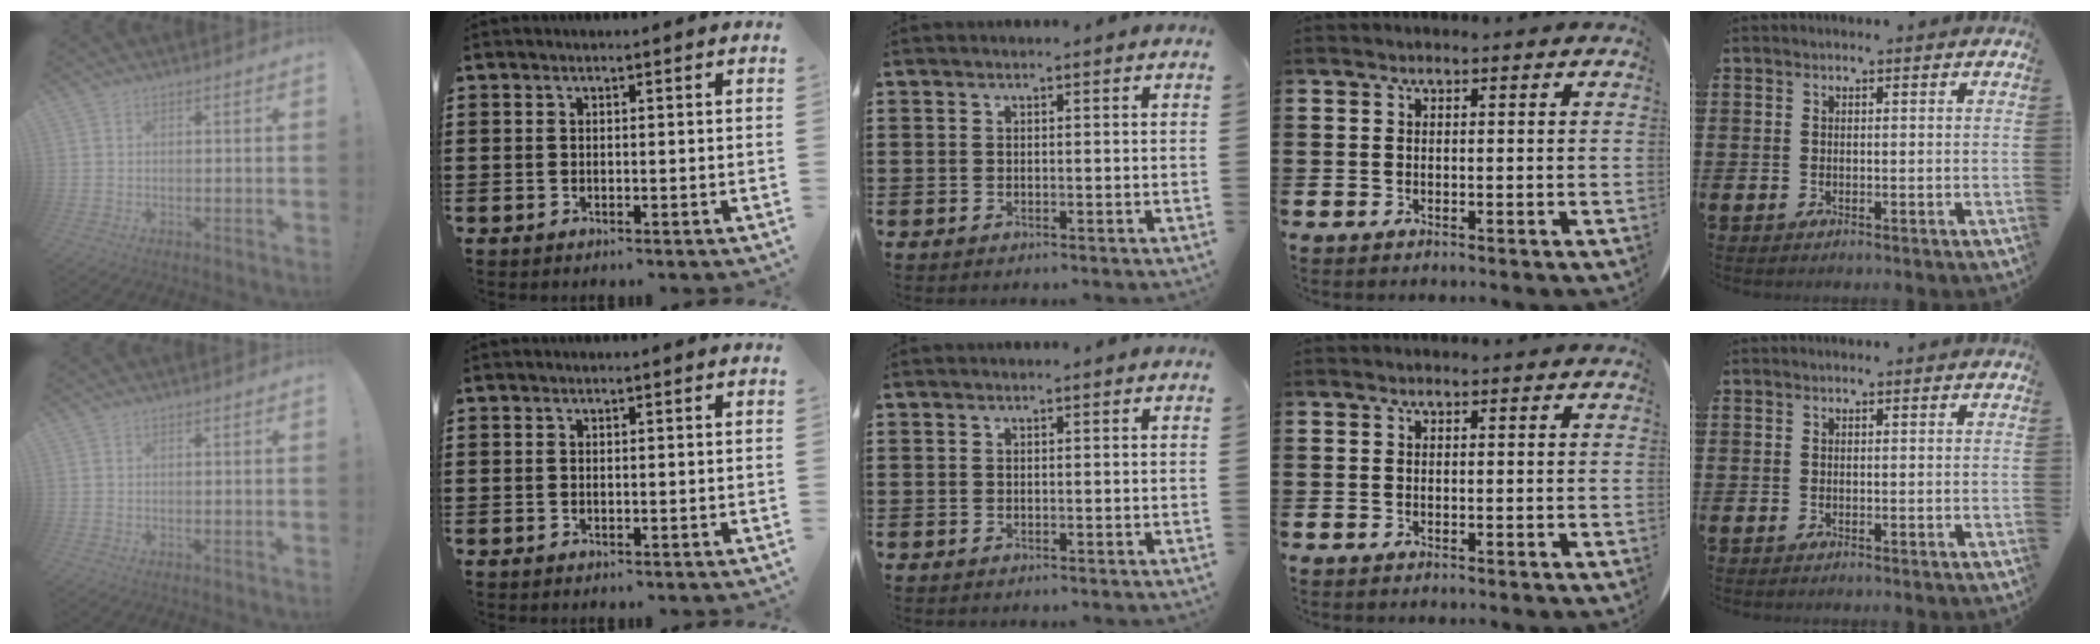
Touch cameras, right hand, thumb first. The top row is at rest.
{}